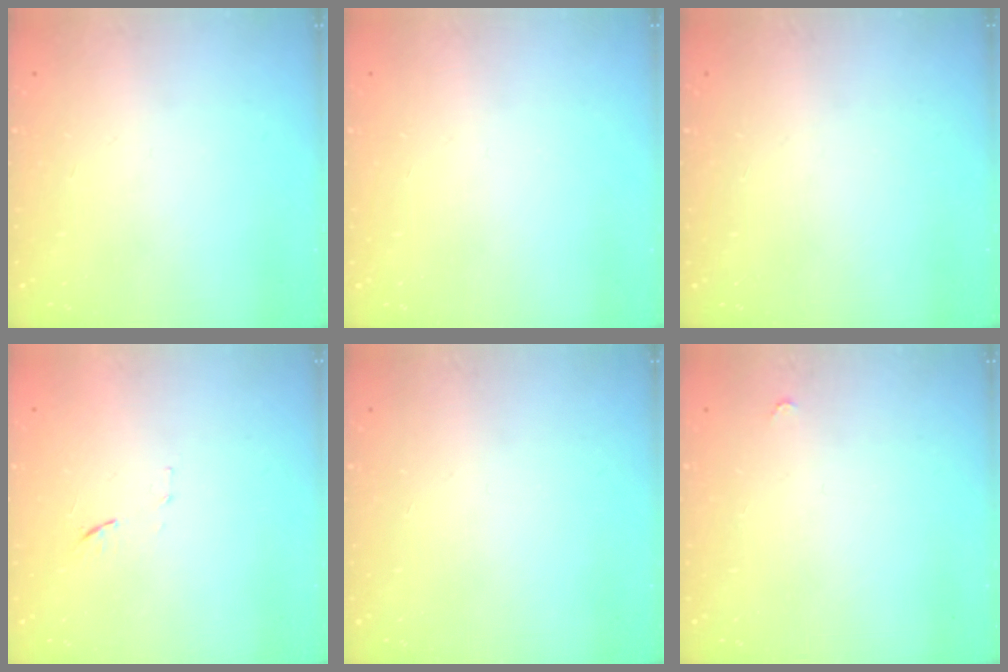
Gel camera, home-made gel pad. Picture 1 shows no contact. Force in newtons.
{"total": 0.0}
{"total": 0.0}
{"total": 5.0, "press": 5.0, "slide": 0.6}
{"total": 0.0}
{"total": 2.8, "press": 2.8, "slide": 0.4}